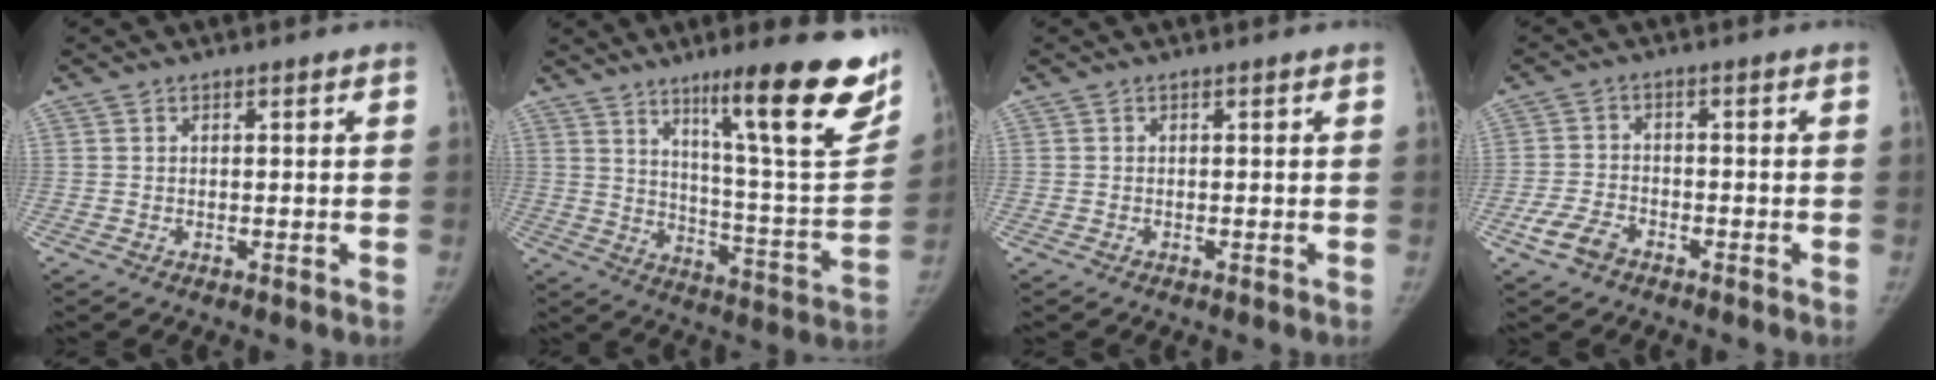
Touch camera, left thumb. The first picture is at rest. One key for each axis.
{"total": 24.7, "fx": 14.9, "fy": 3.9, "fz": 19.4, "tx": -0.242, "ty": -0.073, "tz": 0.228}
{"total": 0.0}
{"total": 4.9, "fx": -3.0, "fy": 2.9, "fz": 2.6, "tx": -0.055, "ty": 0.015, "tz": -0.056}